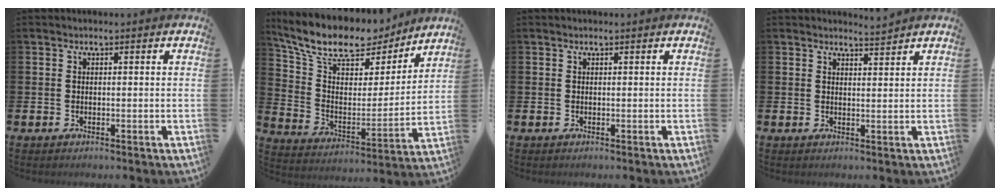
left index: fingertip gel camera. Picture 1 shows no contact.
{"total": 12.3, "force": [10.2, 4.9, 4.8], "torque": [-0.130, -0.061, 0.178]}
{"total": 0.0}
{"total": 2.7, "force": [2.7, -0.2, 0.0], "torque": [0.006, -0.018, 0.047]}